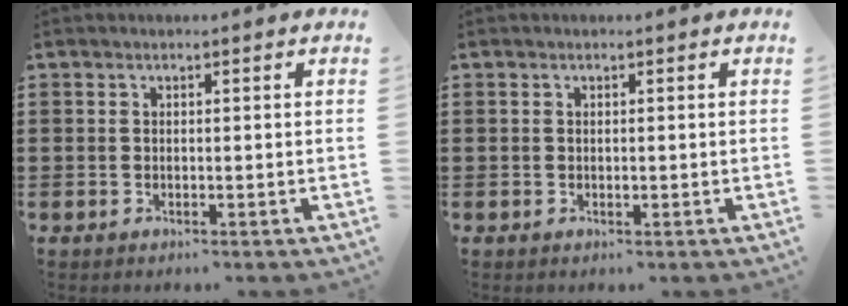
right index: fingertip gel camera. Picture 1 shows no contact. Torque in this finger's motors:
{"motor_torque": [0.60, 0.70, 0.01, 0.00]}